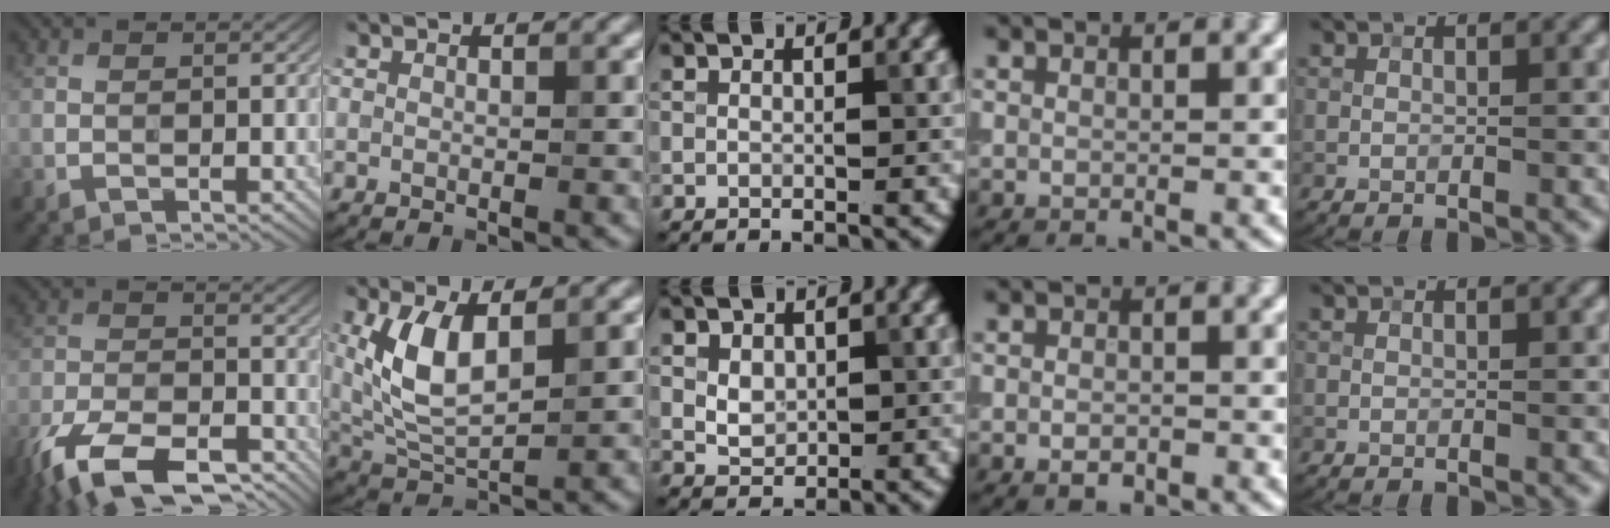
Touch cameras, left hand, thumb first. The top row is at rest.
{"thumb": {"total": 14.0, "force": [-10.0, 5.7, 7.9], "torque": [-0.174, -0.022, -0.174]}, "index": {"total": 5.7, "force": [1.3, 2.6, 4.9], "torque": [-0.115, -0.004, 0.031]}, "middle": {"total": 2.0, "force": [0.4, 1.5, 1.2], "torque": [-0.021, -0.003, 0.011]}, "ring": {"total": 1.1, "force": [-0.5, 0.7, 0.7], "torque": [-0.011, -0.001, -0.010]}}